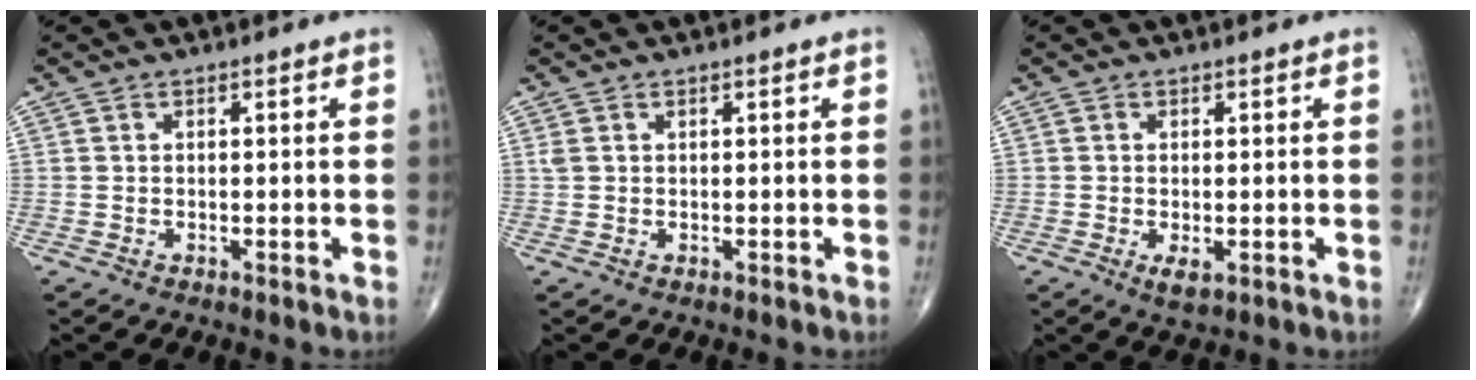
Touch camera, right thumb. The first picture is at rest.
{"total": 0.9, "force": [0.4, 0.4, 0.6], "torque": [-0.018, 0.012, 0.014]}
{"total": 5.9, "force": [-1.2, 3.0, 4.9], "torque": [-0.070, -0.015, -0.005]}